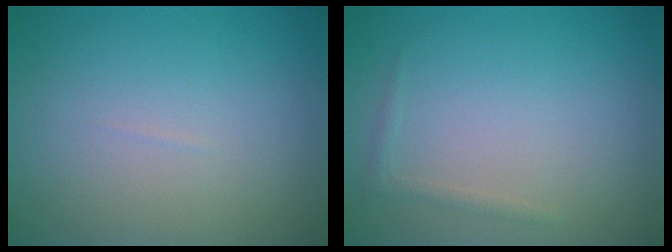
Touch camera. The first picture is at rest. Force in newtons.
{"total": 0.8, "press": 0.8, "slide": 0.1}